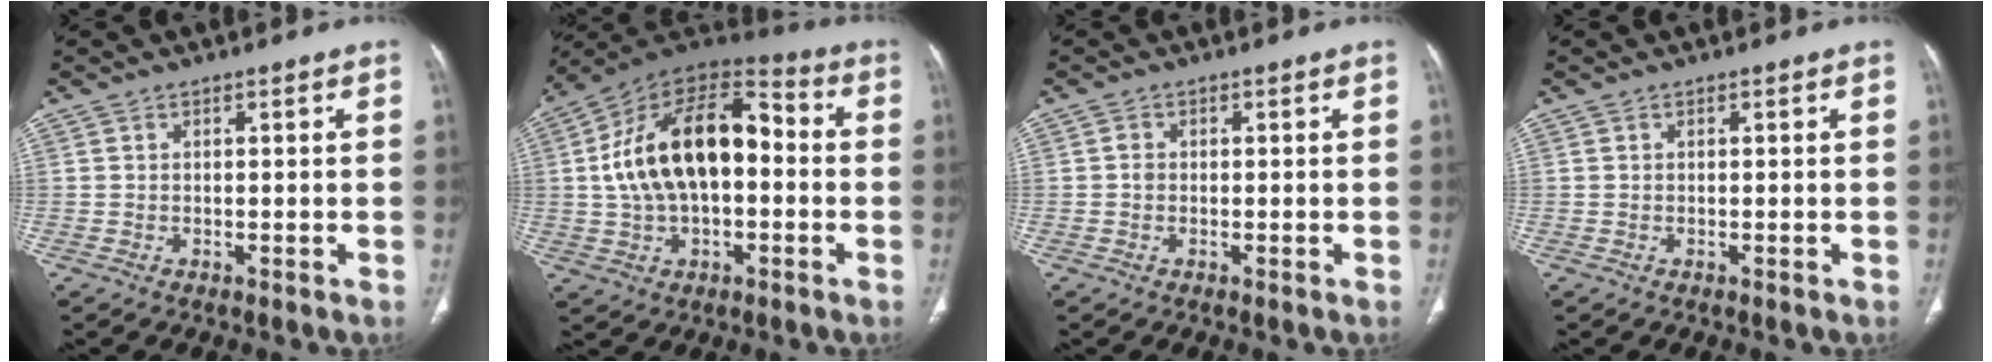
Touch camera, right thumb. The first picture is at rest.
{"total": 20.7, "force": [0.6, 11.9, 16.9], "torque": [-0.281, 0.040, 0.004]}
{"total": 1.1, "force": [-0.1, 0.9, 0.6], "torque": [-0.006, 0.004, -0.004]}
{"total": 0.0}